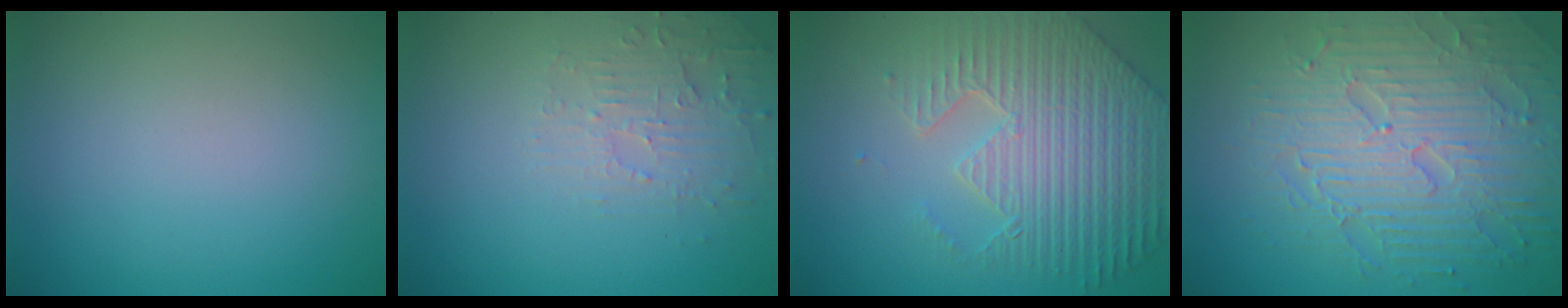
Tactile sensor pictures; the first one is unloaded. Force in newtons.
{"total": 2.8, "press": 2.7, "slide": 0.6}
{"total": 7.9, "press": 5.9, "slide": 5.3}
{"total": 8.2, "press": 6.1, "slide": 5.5}